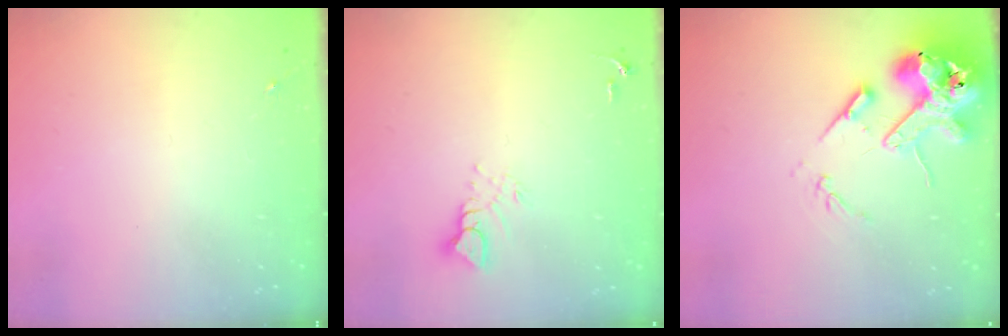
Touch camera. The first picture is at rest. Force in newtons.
{"total": 5.3, "press": 5.3, "slide": 0.3}
{"total": 16.3, "press": 16.0, "slide": 2.6}